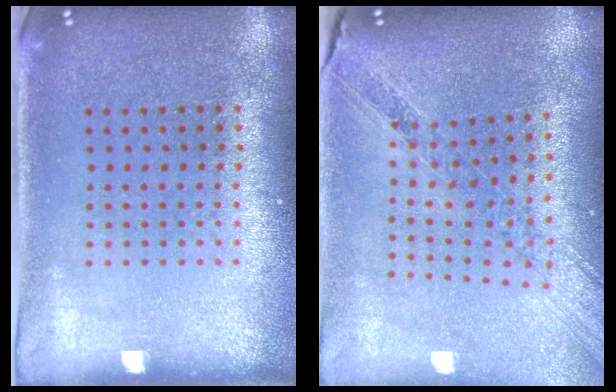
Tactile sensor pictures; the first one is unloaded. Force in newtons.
{"total": 1.2, "press": 1.1, "slide": 0.3}